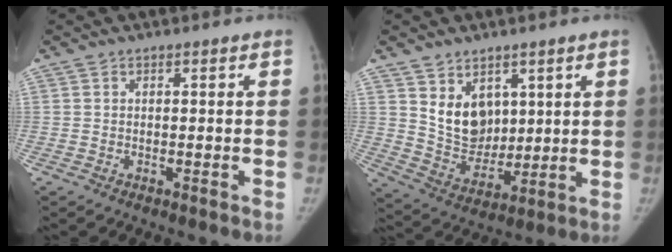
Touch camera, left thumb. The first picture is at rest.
{"total": 9.8, "force": [4.1, 7.2, 5.1], "torque": [-0.056, -0.039, 0.094]}